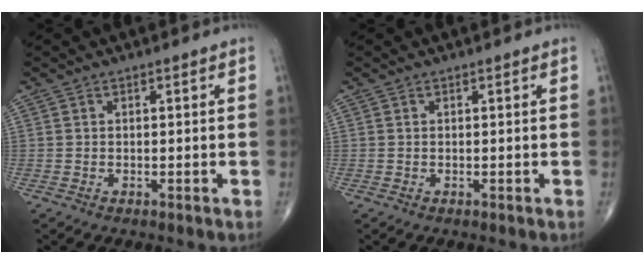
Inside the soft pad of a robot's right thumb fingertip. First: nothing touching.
{"total": 0.0}